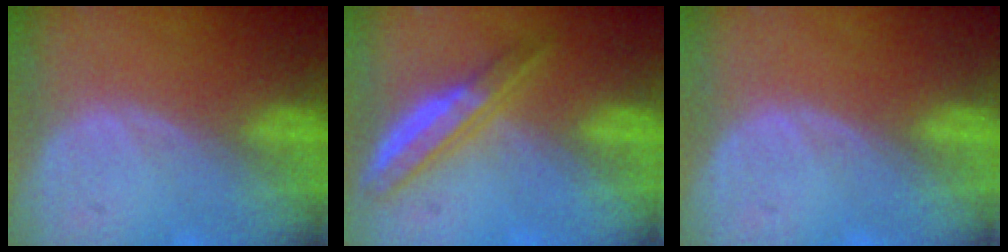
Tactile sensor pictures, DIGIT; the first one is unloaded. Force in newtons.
{"total": 5.2, "press": 5.1, "slide": 0.9}
{"total": 0.0}